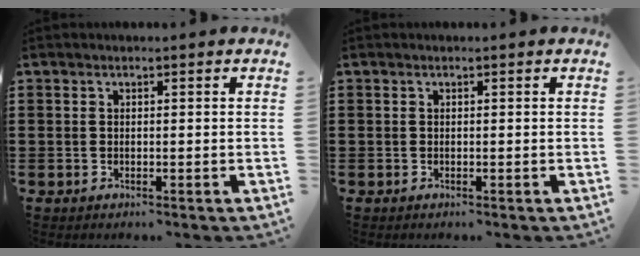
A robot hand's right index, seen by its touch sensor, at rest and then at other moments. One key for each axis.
{"total": 0.0}